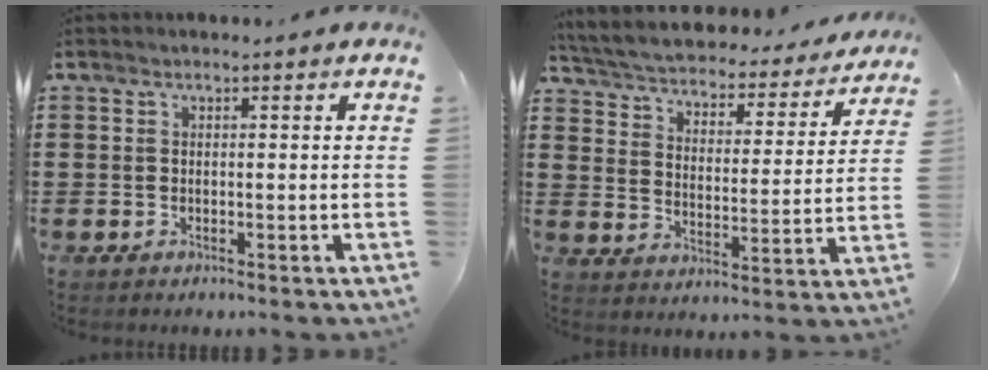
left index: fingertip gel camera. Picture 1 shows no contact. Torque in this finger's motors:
{"motor_torque": [2.14, 0.00, -0.03, -0.11]}